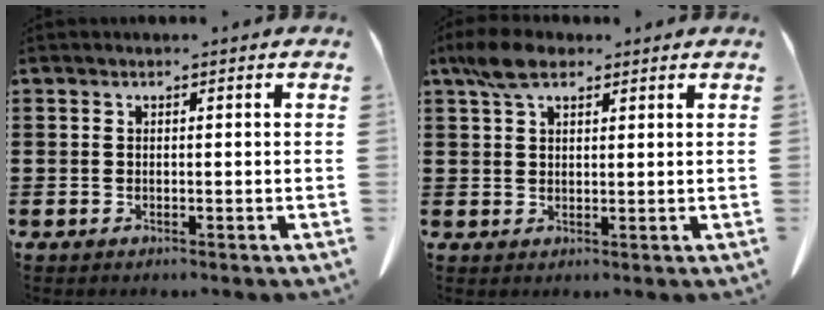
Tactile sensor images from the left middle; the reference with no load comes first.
{"total": 5.0, "force": [3.3, 2.4, 2.9], "torque": [-0.068, 0.007, 0.062]}